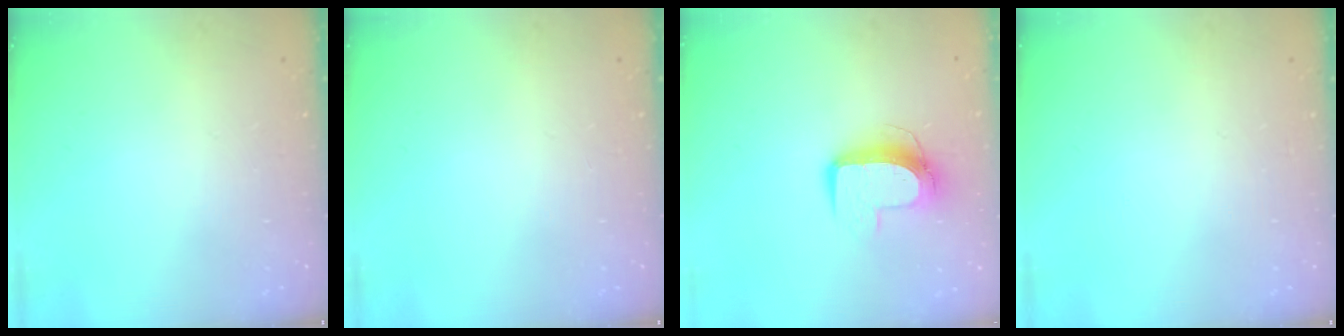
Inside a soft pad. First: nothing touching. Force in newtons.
{"total": 0.0}
{"total": 10.2, "press": 10.2, "slide": 0.6}
{"total": 0.0}